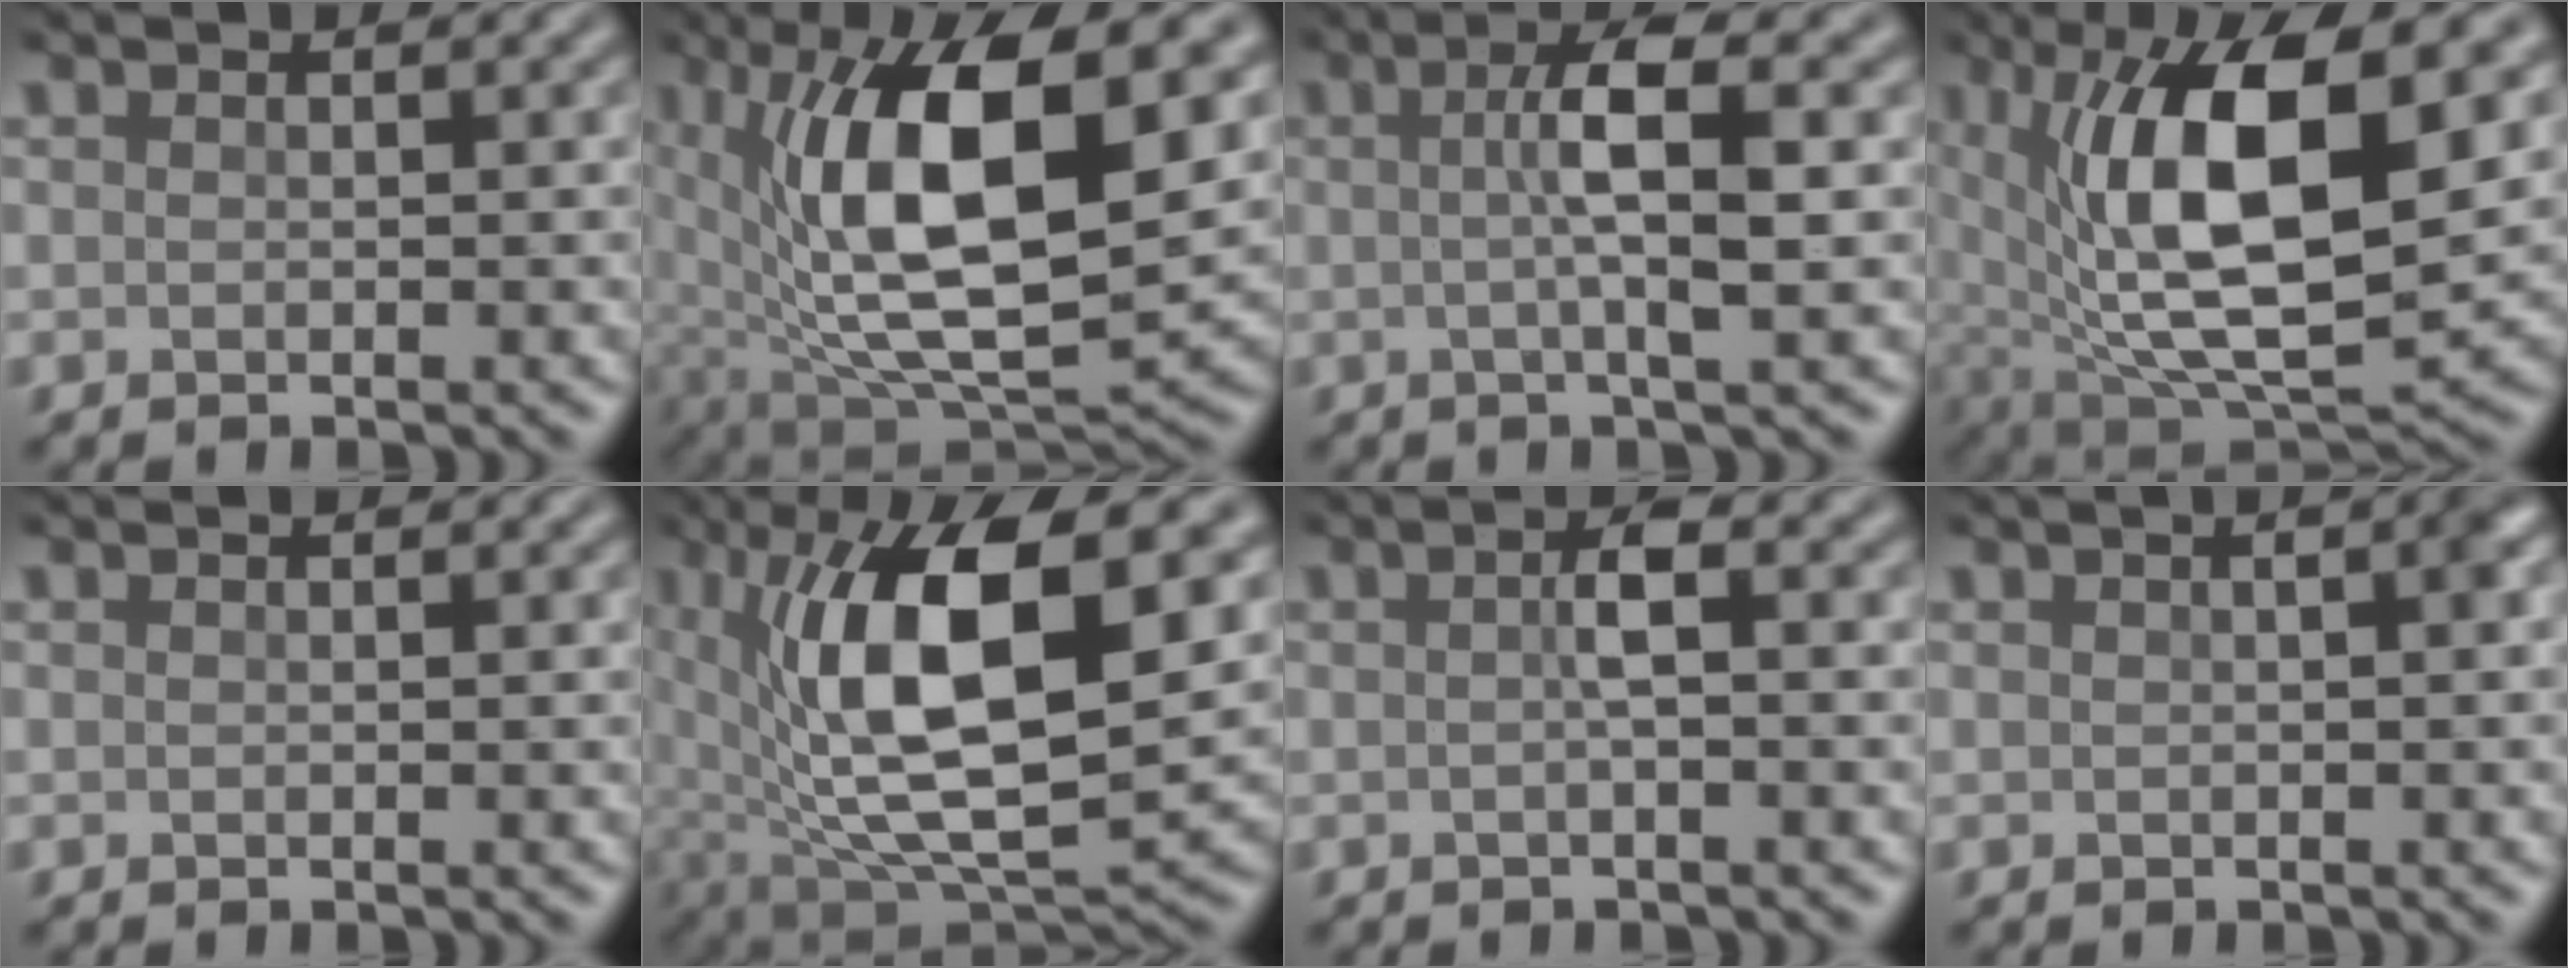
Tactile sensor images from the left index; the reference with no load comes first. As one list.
[{"total": 15.8, "force": [3.5, 6.9, 13.7], "torque": [-0.234, -0.001, 0.058]}, {"total": 5.0, "force": [0.4, 0.9, 4.9], "torque": [-0.079, 0.008, 0.004]}, {"total": 15.0, "force": [3.2, 6.4, 13.2], "torque": [-0.226, -0.004, 0.058]}, {"total": 0.0}, {"total": 15.3, "force": [3.1, 6.7, 13.4], "torque": [-0.232, -0.001, 0.052]}, {"total": 2.0, "force": [-0.1, 0.2, 2.0], "torque": [-0.038, 0.007, -0.002]}, {"total": 1.6, "force": [0.2, 0.3, 1.6], "torque": [-0.019, 0.011, 0.004]}]